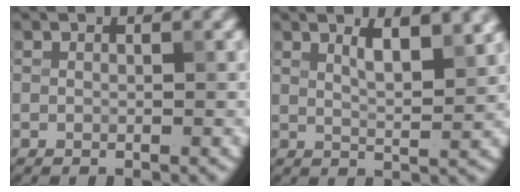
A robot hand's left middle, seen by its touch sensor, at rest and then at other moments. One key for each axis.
{"total": 4.4, "fx": 2.4, "fy": 1.4, "fz": 3.5, "tx": -0.047, "ty": 0.005, "tz": 0.035}